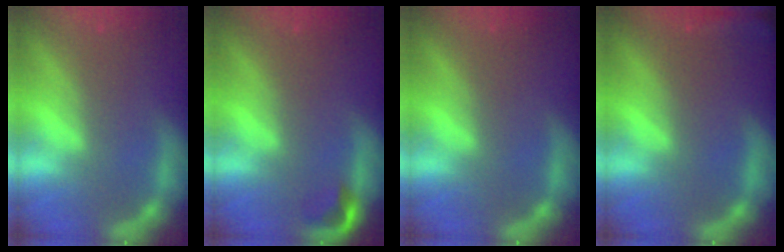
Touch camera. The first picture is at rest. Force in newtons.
{"total": 1.9}
{"total": 0.0}
{"total": 6.4}